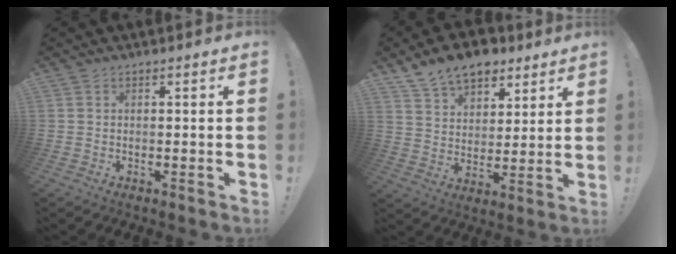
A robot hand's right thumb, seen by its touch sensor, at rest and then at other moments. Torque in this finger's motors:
{"motor_torque": [0.80, 0.99, 0.11, 0.21, 0.24]}